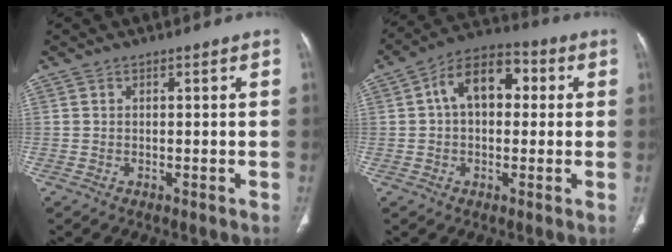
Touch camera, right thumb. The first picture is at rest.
{"total": 11.4, "force": [1.8, 7.4, 8.5], "torque": [-0.114, 0.032, 0.018]}